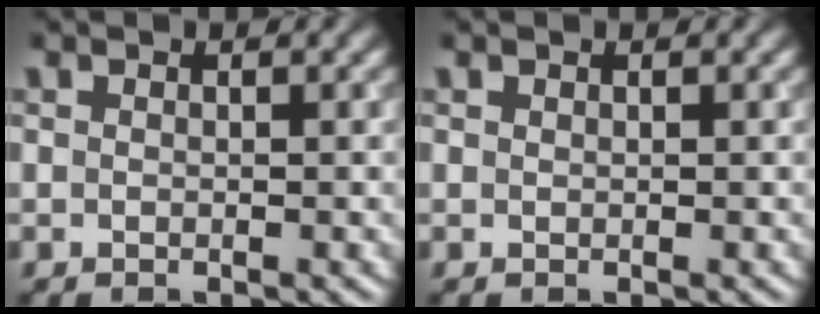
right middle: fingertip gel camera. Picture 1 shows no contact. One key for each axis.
{"total": 0.0}